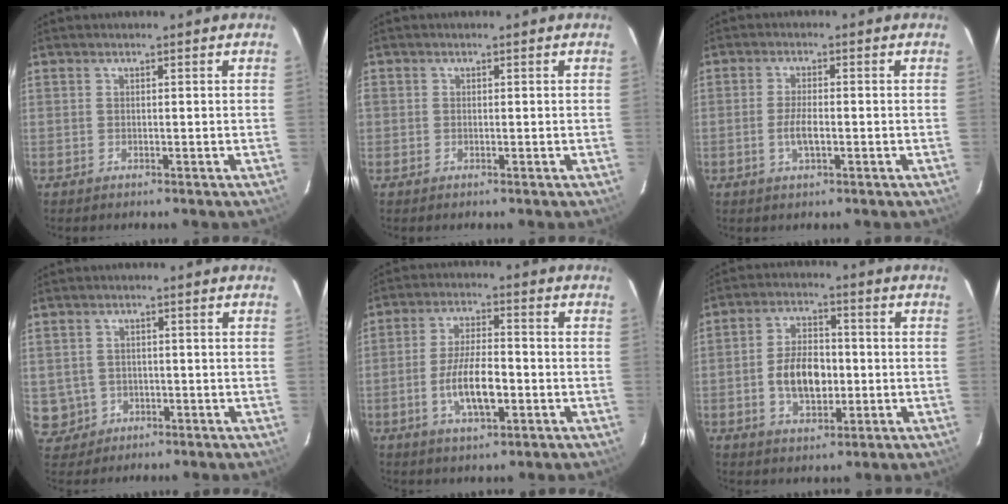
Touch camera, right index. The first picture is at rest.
{"total": 0.6, "force": [-0.1, 0.6, 0.1], "torque": [-0.002, -0.001, -0.005]}
{"total": 3.5, "force": [-1.0, 1.1, 3.2], "torque": [-0.066, -0.004, -0.018]}
{"total": 5.2, "force": [-0.8, 5.1, 0.8], "torque": [-0.026, 0.009, 0.005]}
{"total": 9.1, "force": [-2.7, 3.2, 8.1], "torque": [-0.161, -0.005, -0.046]}
{"total": 9.4, "force": [-1.5, 5.6, 7.4], "torque": [-0.142, 0.010, -0.020]}